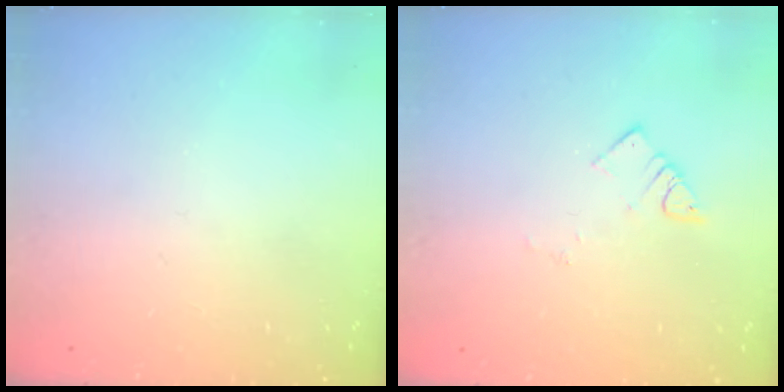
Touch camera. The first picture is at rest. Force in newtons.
{"total": 3.6, "press": 3.6, "slide": 0.3}